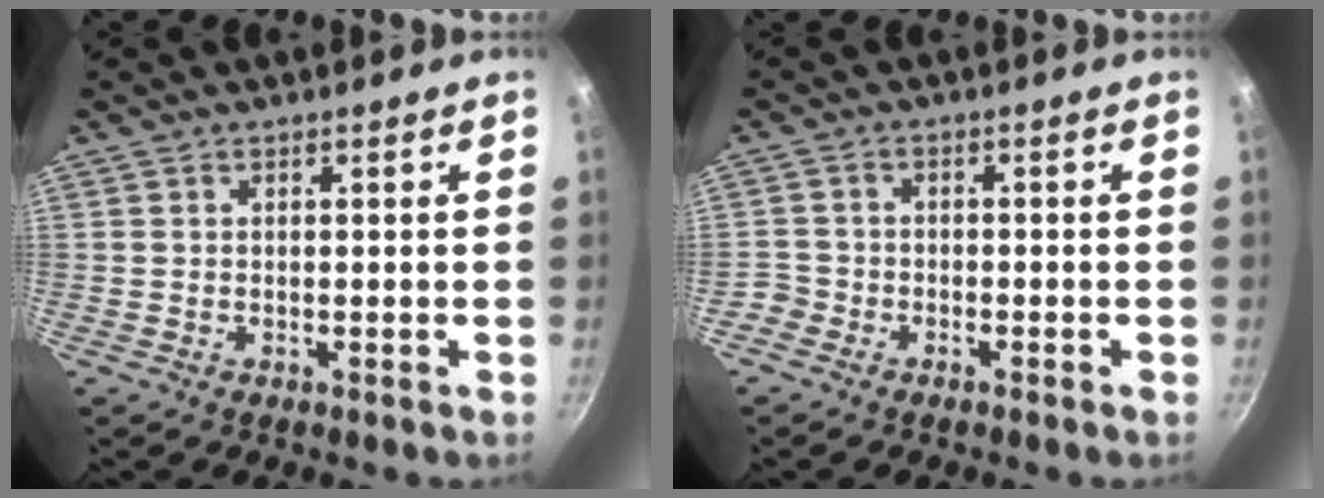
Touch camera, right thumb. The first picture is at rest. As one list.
[{"total": 2.8, "force": [-2.2, 1.6, 0.6], "torque": [-0.017, 0.023, -0.047]}]